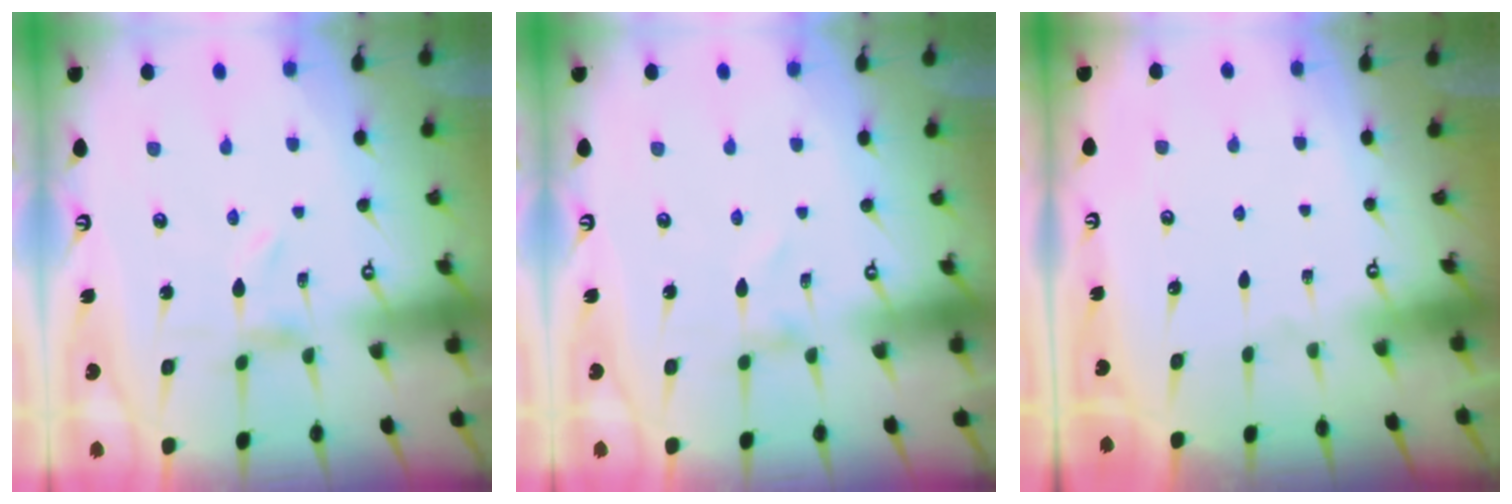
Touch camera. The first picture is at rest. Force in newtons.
{"total": 0.0}
{"total": 0.0}